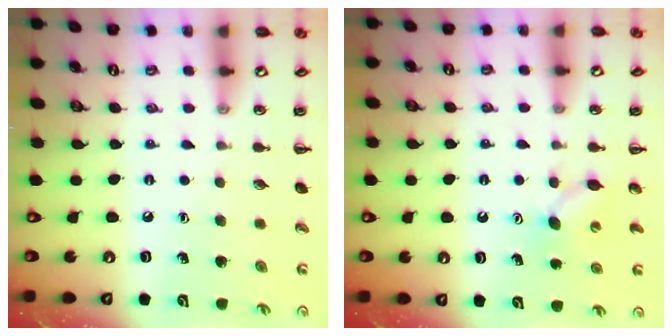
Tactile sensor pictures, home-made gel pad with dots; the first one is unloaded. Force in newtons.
{"total": 4.7, "press": 4.5, "slide": 1.4}